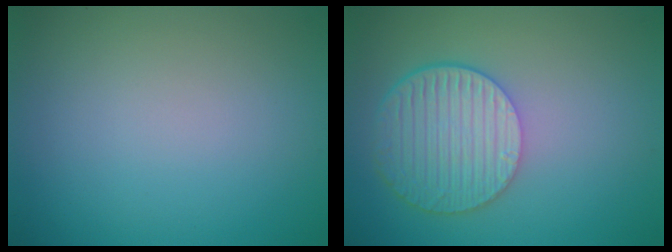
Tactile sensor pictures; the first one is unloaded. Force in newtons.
{"total": 6.1, "press": 4.5, "slide": 4.0}